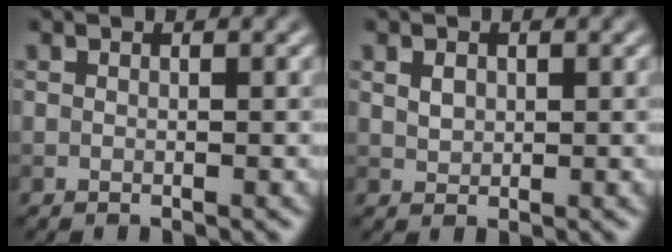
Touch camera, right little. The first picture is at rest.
{"total": 1.2, "force": [0.3, 0.9, 0.6], "torque": [-0.013, -0.001, 0.008]}